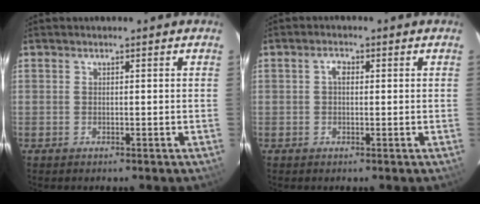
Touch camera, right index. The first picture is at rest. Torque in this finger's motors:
{"motor_torque": [0.32, -0.06, 0.19, 0.04]}